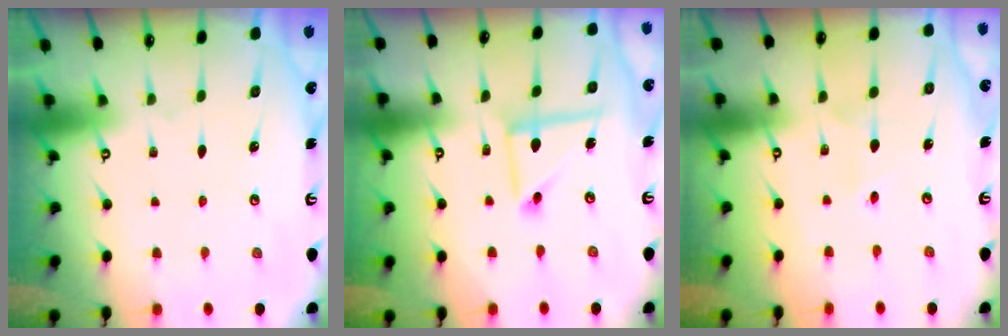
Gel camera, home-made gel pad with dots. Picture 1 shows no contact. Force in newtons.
{"total": 9.1, "press": 9.1, "slide": 0.8}
{"total": 2.8, "press": 2.7, "slide": 0.4}